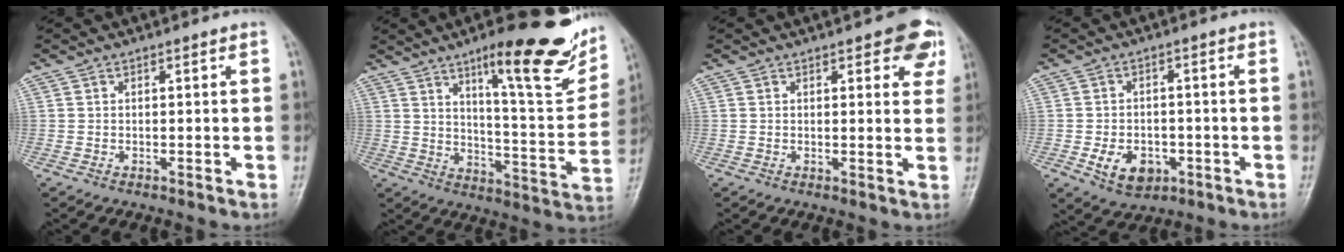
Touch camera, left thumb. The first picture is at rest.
{"total": 20.9, "force": [12.3, 4.7, 16.1], "torque": [-0.179, -0.056, 0.180]}
{"total": 6.7, "force": [3.6, 2.8, 4.9], "torque": [-0.026, -0.010, 0.034]}
{"total": 7.0, "force": [-2.6, 5.0, 4.1], "torque": [-0.049, 0.008, -0.032]}